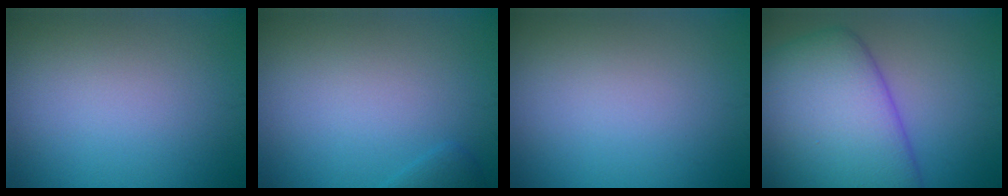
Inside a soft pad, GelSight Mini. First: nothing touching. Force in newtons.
{"total": 0.9, "press": 0.9, "slide": 0.1}
{"total": 0.0}
{"total": 11.3, "press": 11.3, "slide": 0.4}